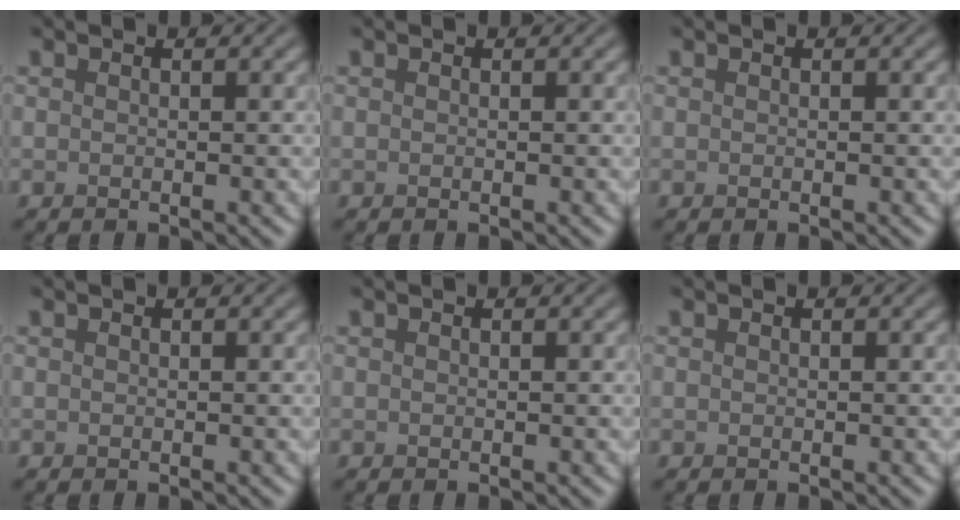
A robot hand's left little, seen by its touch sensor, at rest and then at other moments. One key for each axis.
{"total": 0.0}
{"total": 0.0}
{"total": 0.0}
{"total": 0.0}
{"total": 0.0}